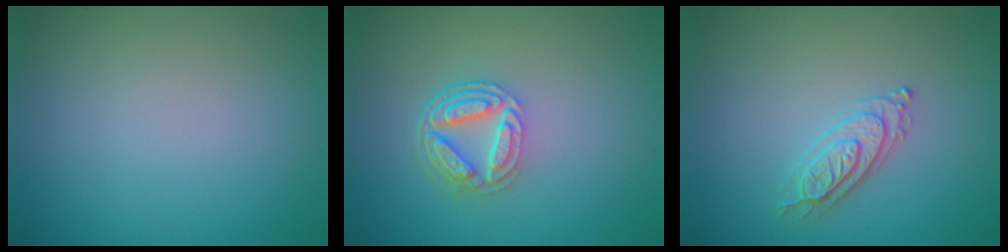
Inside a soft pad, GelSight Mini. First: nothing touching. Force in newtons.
{"total": 4.4, "press": 3.3, "slide": 2.9}
{"total": 2.2, "press": 2.2, "slide": 0.4}